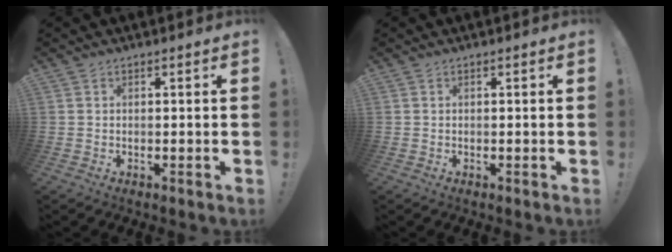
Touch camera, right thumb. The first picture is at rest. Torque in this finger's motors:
{"motor_torque": [-0.17, 0.04, 0.09, -0.06, 0.00]}